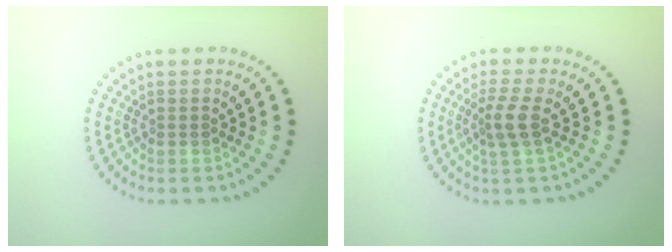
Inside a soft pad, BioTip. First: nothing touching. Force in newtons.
{"total": 2.4, "press": 1.9, "slide": 1.5}